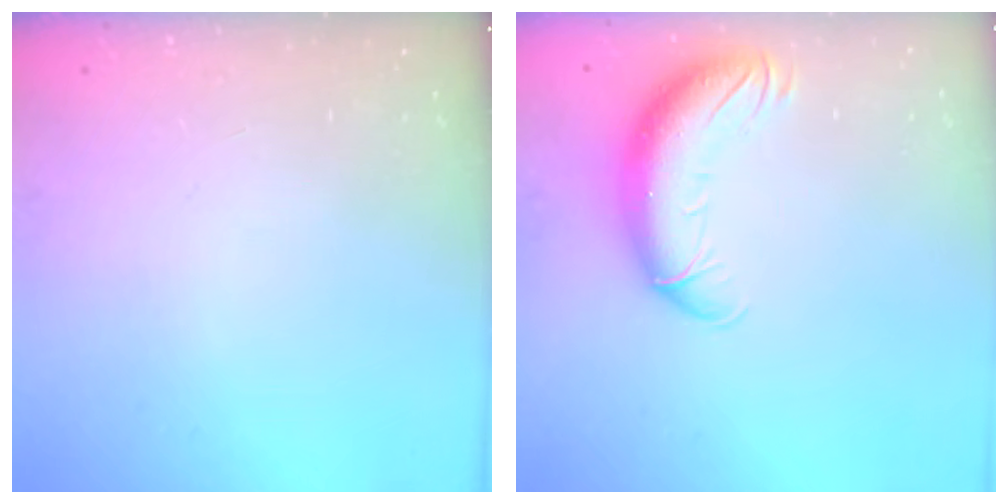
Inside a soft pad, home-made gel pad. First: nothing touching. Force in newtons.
{"total": 13.4, "press": 13.0, "slide": 3.2}